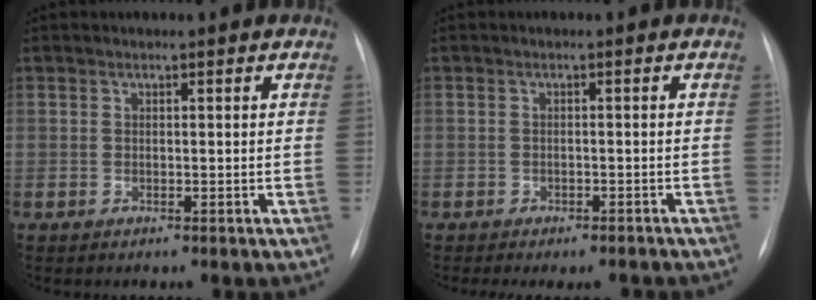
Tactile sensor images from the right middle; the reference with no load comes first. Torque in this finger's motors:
{"motor_torque": [0.07, -0.06, 0.07, 0.03]}